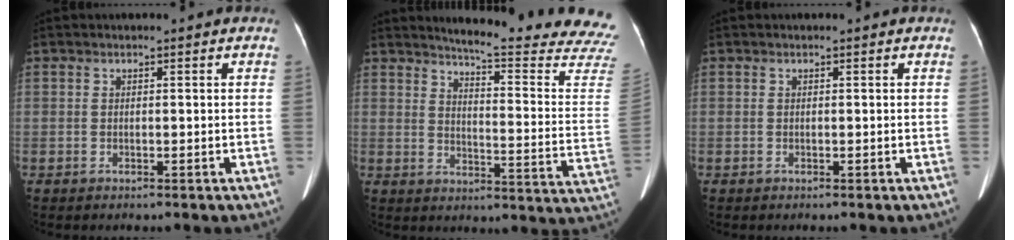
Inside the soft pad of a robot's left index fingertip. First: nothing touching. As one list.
[{"total": 22.4, "force": [21.2, -1.1, 7.1], "torque": [-0.100, -0.154, 0.237]}, {"total": 0.0}]